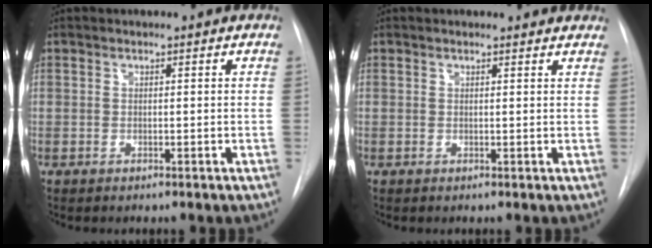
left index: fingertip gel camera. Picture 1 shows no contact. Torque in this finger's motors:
{"motor_torque": [0.33, -0.47, -0.02, 0.00]}